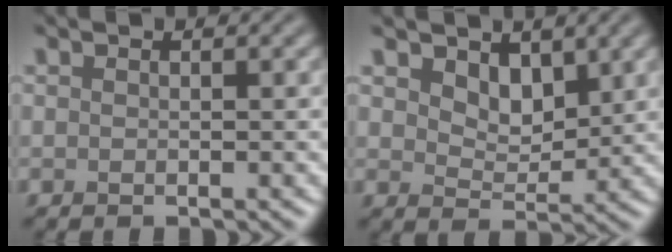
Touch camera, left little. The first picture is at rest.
{"total": 2.7, "force": [1.8, 1.6, 1.1], "torque": [-0.031, -0.011, 0.028]}